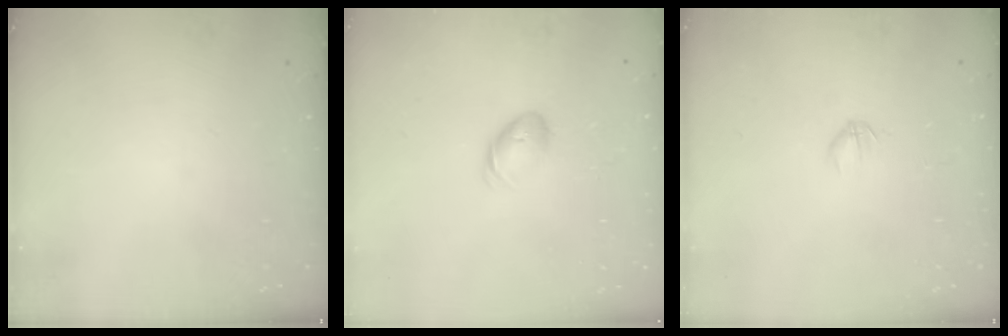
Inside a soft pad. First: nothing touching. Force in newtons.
{"total": 6.4, "press": 6.3, "slide": 1.0}
{"total": 2.8, "press": 2.7, "slide": 0.9}